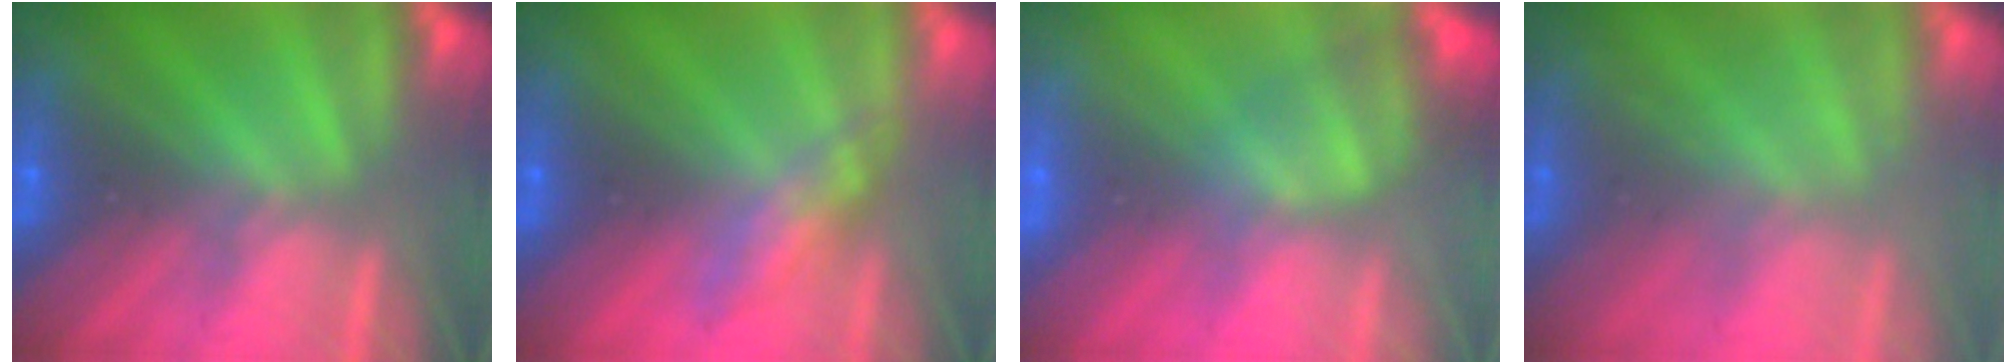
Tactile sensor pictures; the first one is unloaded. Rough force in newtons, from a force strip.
{"total": 2.6}
{"total": 3.5}
{"total": 2.2}